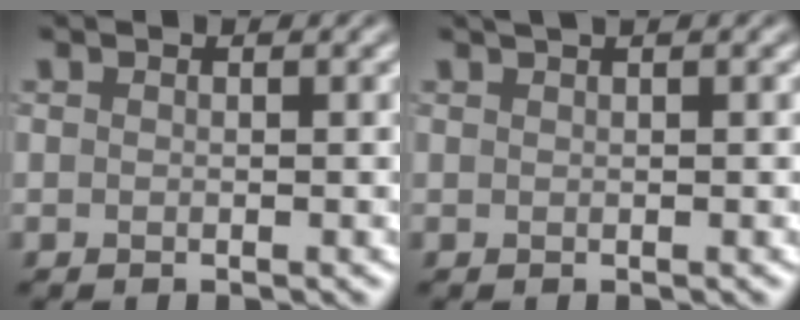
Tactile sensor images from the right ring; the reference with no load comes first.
{"total": 1.4, "force": [1.0, 0.4, 1.0], "torque": [-0.010, 0.000, 0.008]}